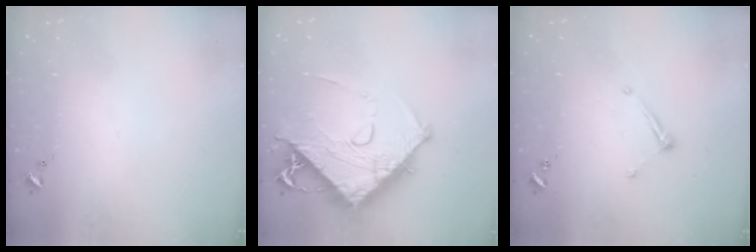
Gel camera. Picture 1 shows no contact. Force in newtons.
{"total": 14.7, "press": 14.6, "slide": 1.5}
{"total": 6.7, "press": 6.7, "slide": 0.3}